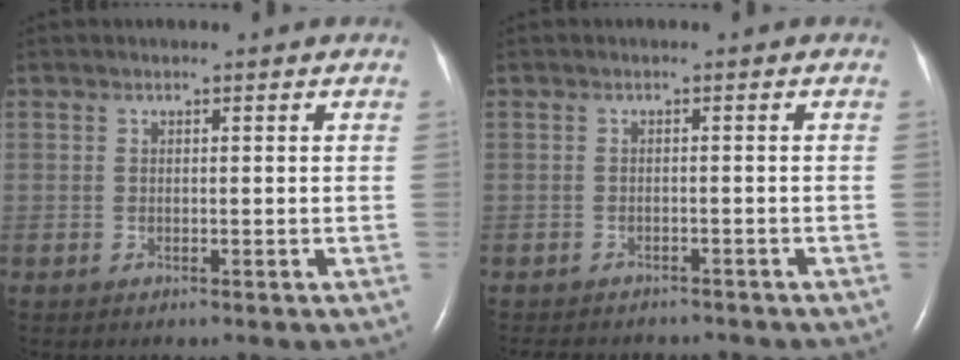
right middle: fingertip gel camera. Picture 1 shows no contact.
{"total": 8.6, "force": [-7.7, 2.6, 2.7], "torque": [-0.044, -0.002, -0.094]}